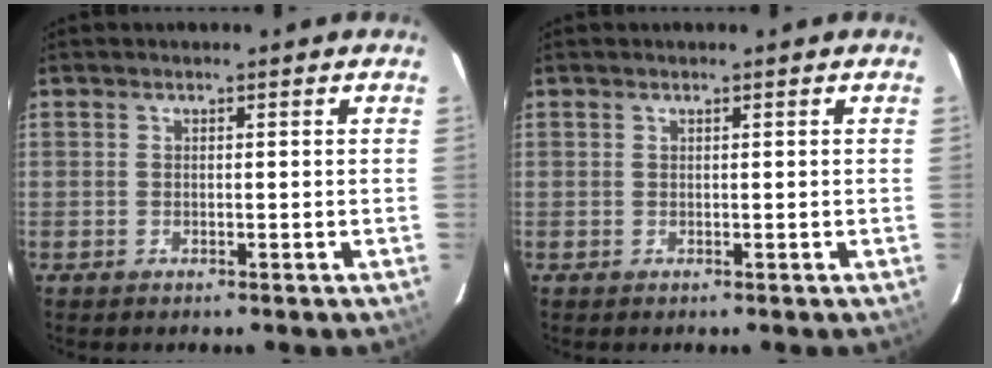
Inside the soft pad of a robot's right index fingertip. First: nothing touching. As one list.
[{"total": 0.0}]